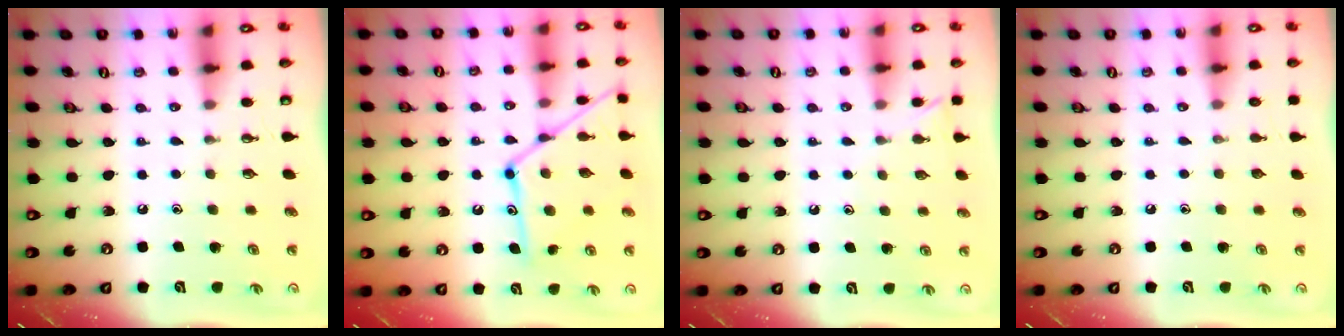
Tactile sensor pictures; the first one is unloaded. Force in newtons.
{"total": 15.7, "press": 15.6, "slide": 1.2}
{"total": 3.2, "press": 3.2, "slide": 0.4}
{"total": 0.0}